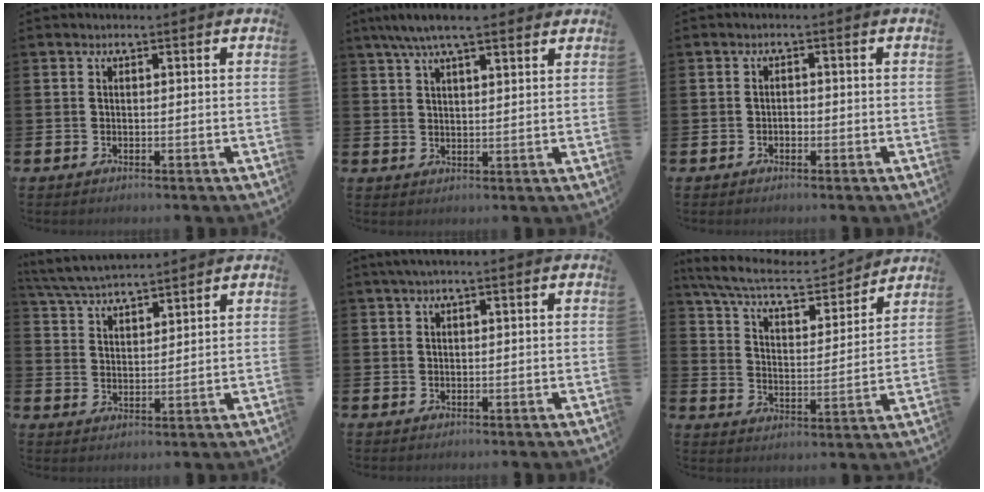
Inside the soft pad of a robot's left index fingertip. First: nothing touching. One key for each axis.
{"total": 6.7, "fx": 5.7, "fy": 1.3, "fz": 3.3, "tx": -0.075, "ty": -0.009, "tz": 0.103}
{"total": 0.9, "fx": -0.4, "fy": 0.7, "fz": 0.4, "tx": -0.003, "ty": 0.000, "tz": -0.010}
{"total": 5.2, "fx": 5.1, "fy": 0.5, "fz": 0.9, "tx": -0.039, "ty": -0.025, "tz": 0.092}
{"total": 0.9, "fx": 0.3, "fy": 0.0, "fz": 0.9, "tx": -0.022, "ty": 0.004, "tz": 0.006}
{"total": 8.1, "fx": 7.1, "fy": 2.3, "fz": 3.0, "tx": -0.086, "ty": -0.049, "tz": 0.118}